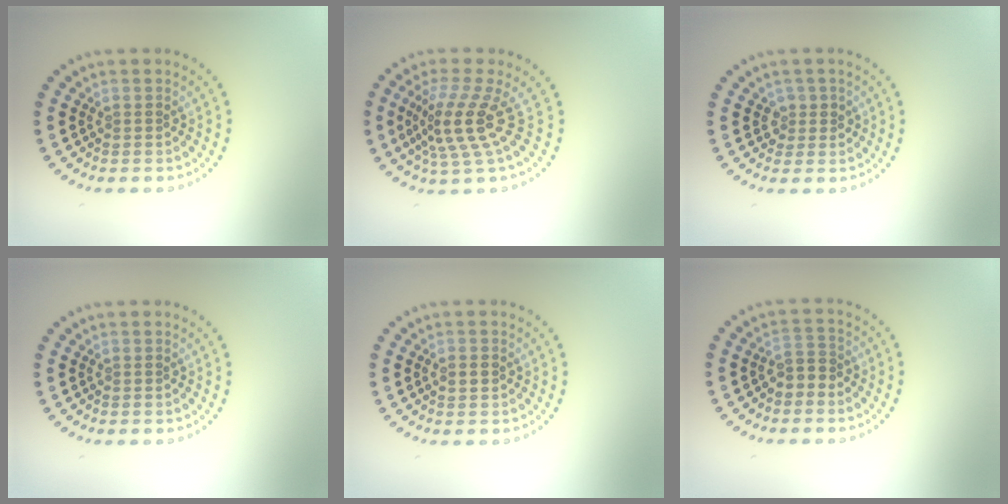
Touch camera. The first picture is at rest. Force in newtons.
{"total": 4.2, "press": 3.0, "slide": 3.0}
{"total": 1.4, "press": 1.3, "slide": 0.5}
{"total": 0.0}
{"total": 1.5, "press": 1.5, "slide": 0.1}
{"total": 1.8, "press": 1.6, "slide": 0.9}